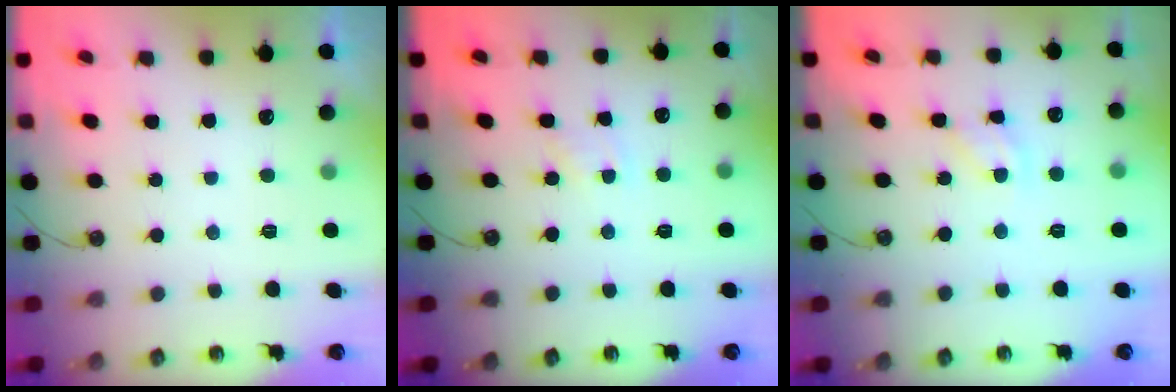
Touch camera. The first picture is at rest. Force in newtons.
{"total": 2.2, "press": 2.2, "slide": 0.4}
{"total": 6.3, "press": 6.3, "slide": 0.0}